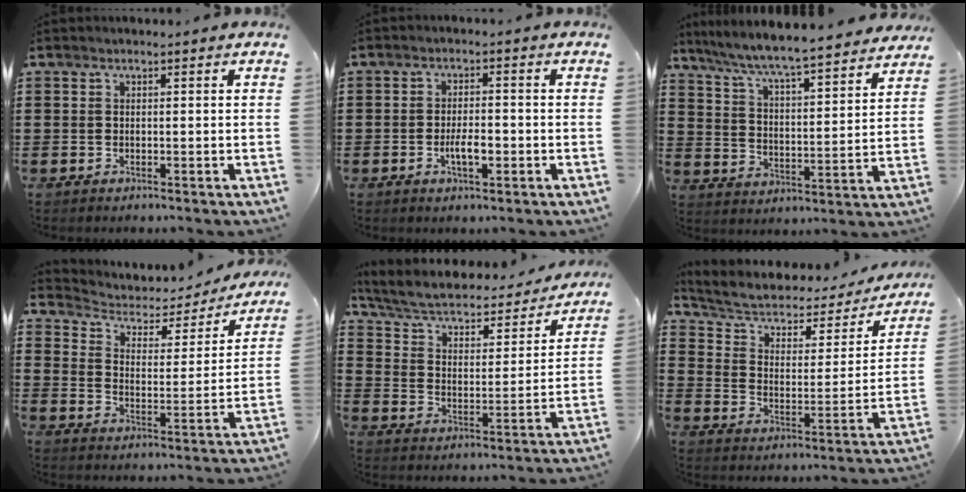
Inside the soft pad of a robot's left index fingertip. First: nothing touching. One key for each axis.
{"total": 4.0, "fx": -1.1, "fy": 1.5, "fz": 3.6, "tx": -0.062, "ty": 0.005, "tz": -0.019}
{"total": 6.0, "fx": 5.6, "fy": -0.3, "fz": 2.1, "tx": -0.067, "ty": -0.043, "tz": 0.091}
{"total": 3.3, "fx": 2.6, "fy": 1.8, "fz": 0.8, "tx": -0.037, "ty": -0.018, "tz": 0.034}
{"total": 4.7, "fx": 3.7, "fy": 1.7, "fz": 2.3, "tx": -0.064, "ty": -0.030, "tz": 0.055}
{"total": 4.9, "fx": 3.5, "fy": 2.5, "fz": 2.3, "tx": -0.066, "ty": -0.022, "tz": 0.055}